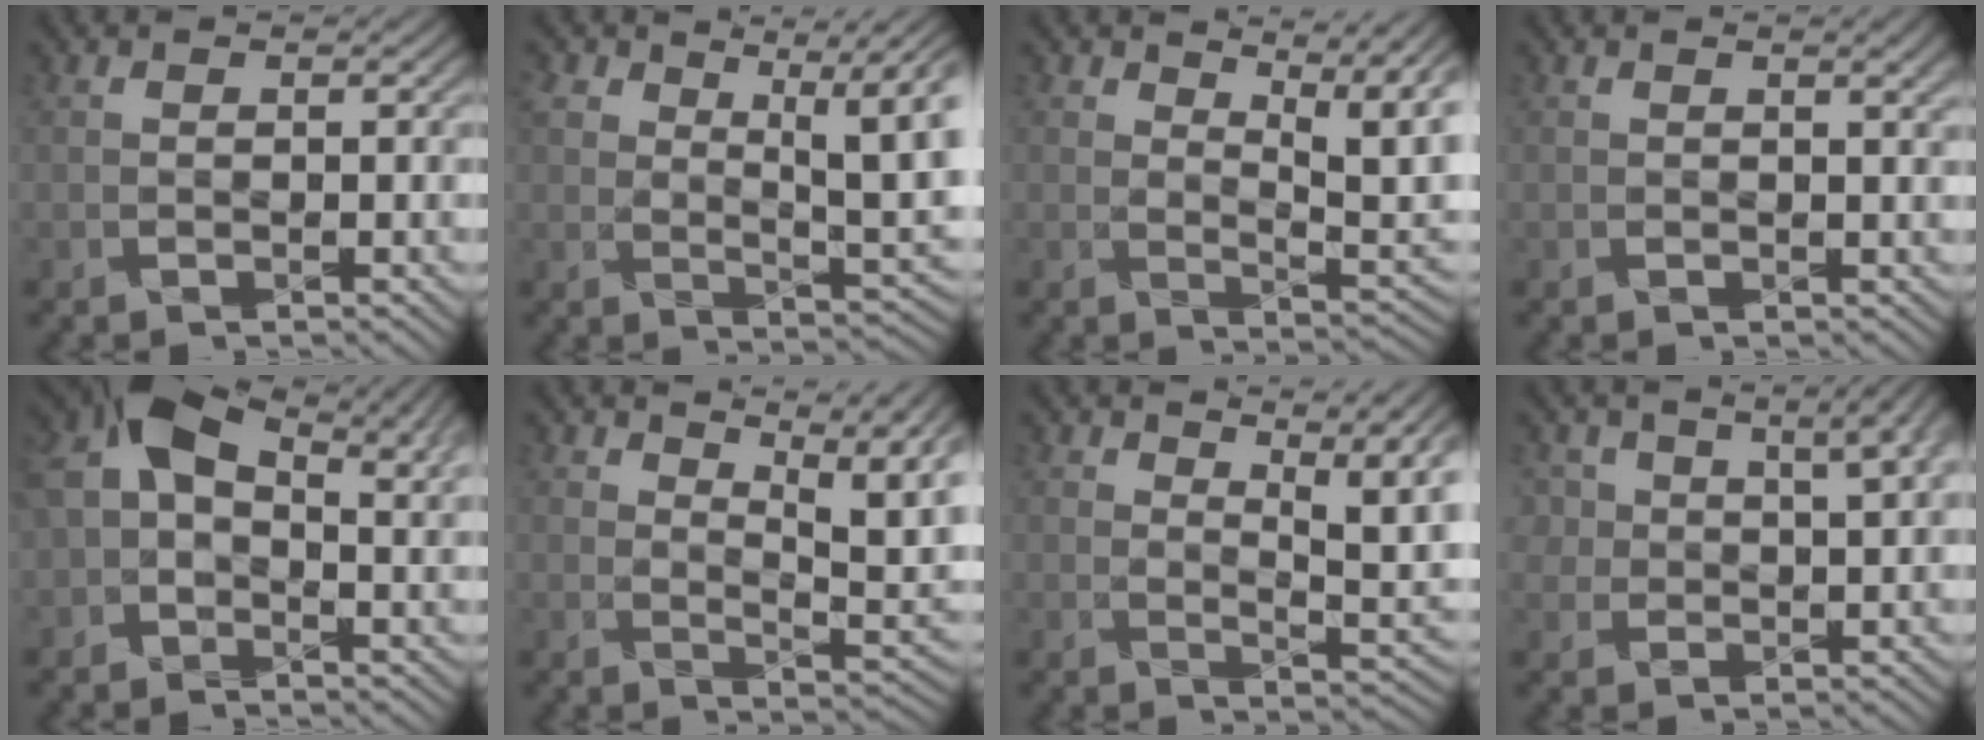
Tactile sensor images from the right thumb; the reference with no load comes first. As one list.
[{"total": 11.1, "force": [4.1, 5.3, 8.9], "torque": [-0.156, -0.003, 0.065]}, {"total": 7.9, "force": [4.4, 3.1, 5.7], "torque": [-0.094, -0.002, 0.063]}, {"total": 1.8, "force": [1.0, 0.2, 1.4], "torque": [-0.016, 0.002, 0.013]}, {"total": 13.2, "force": [3.1, 8.4, 9.7], "torque": [-0.190, 0.001, 0.049]}, {"total": 7.9, "force": [4.6, 2.8, 5.8], "torque": [-0.097, 0.001, 0.066]}, {"total": 7.2, "force": [3.8, 2.6, 5.5], "torque": [-0.094, -0.004, 0.062]}, {"total": 7.7, "force": [4.1, 4.1, 5.0], "torque": [-0.104, 0.015, 0.067]}]